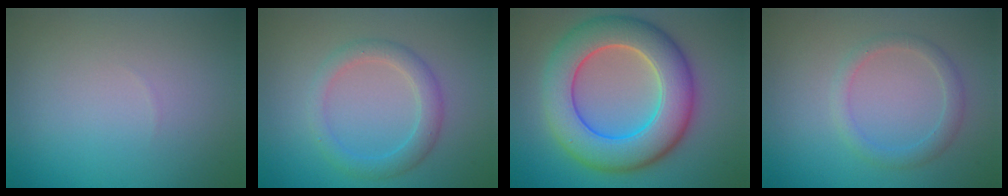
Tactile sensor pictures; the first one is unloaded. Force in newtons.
{"total": 2.8, "press": 2.8, "slide": 0.1}
{"total": 9.7, "press": 9.7, "slide": 0.7}
{"total": 1.8, "press": 1.8, "slide": 0.0}